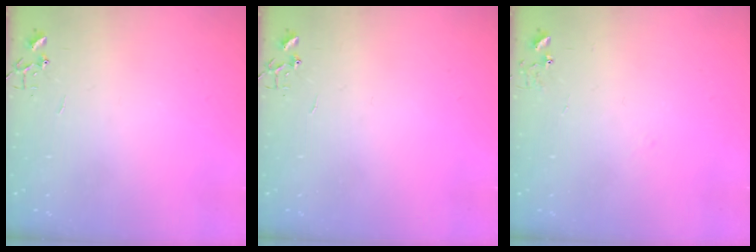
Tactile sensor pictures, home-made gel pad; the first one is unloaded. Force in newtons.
{"total": 0.0}
{"total": 6.8, "press": 6.8, "slide": 0.6}